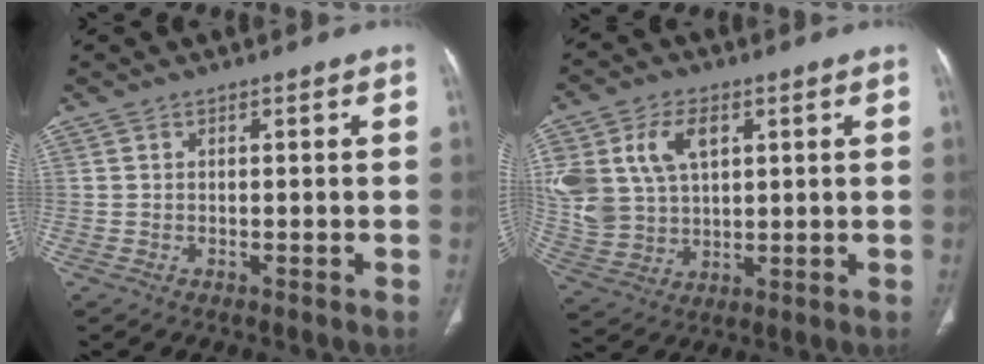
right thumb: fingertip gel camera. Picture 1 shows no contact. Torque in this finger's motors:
{"motor_torque": [0.64, 0.66, 0.85, 0.51, 0.12]}